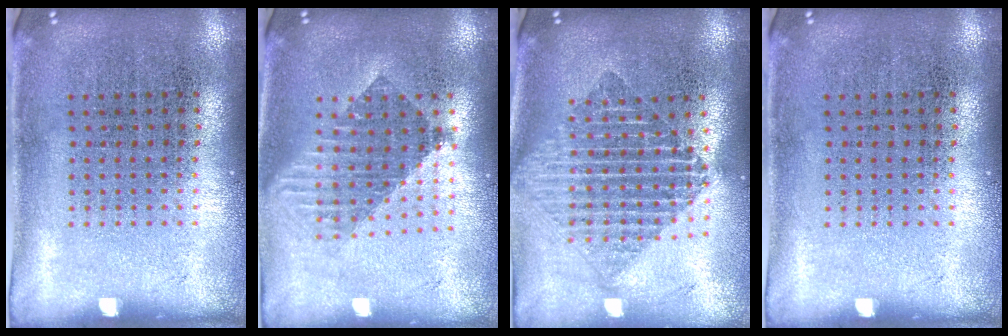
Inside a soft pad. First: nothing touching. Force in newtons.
{"total": 1.7, "press": 1.4, "slide": 1.0}
{"total": 1.9, "press": 1.6, "slide": 1.0}
{"total": 0.0}